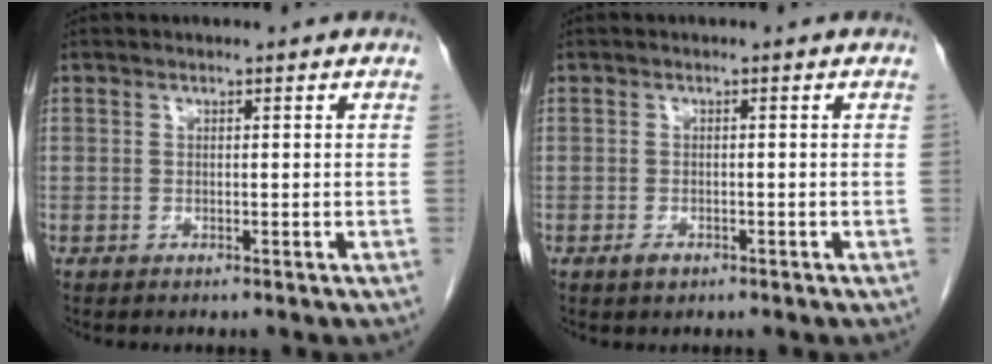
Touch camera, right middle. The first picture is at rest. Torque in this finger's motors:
{"motor_torque": [0.40, -0.30, 0.19, 0.03]}